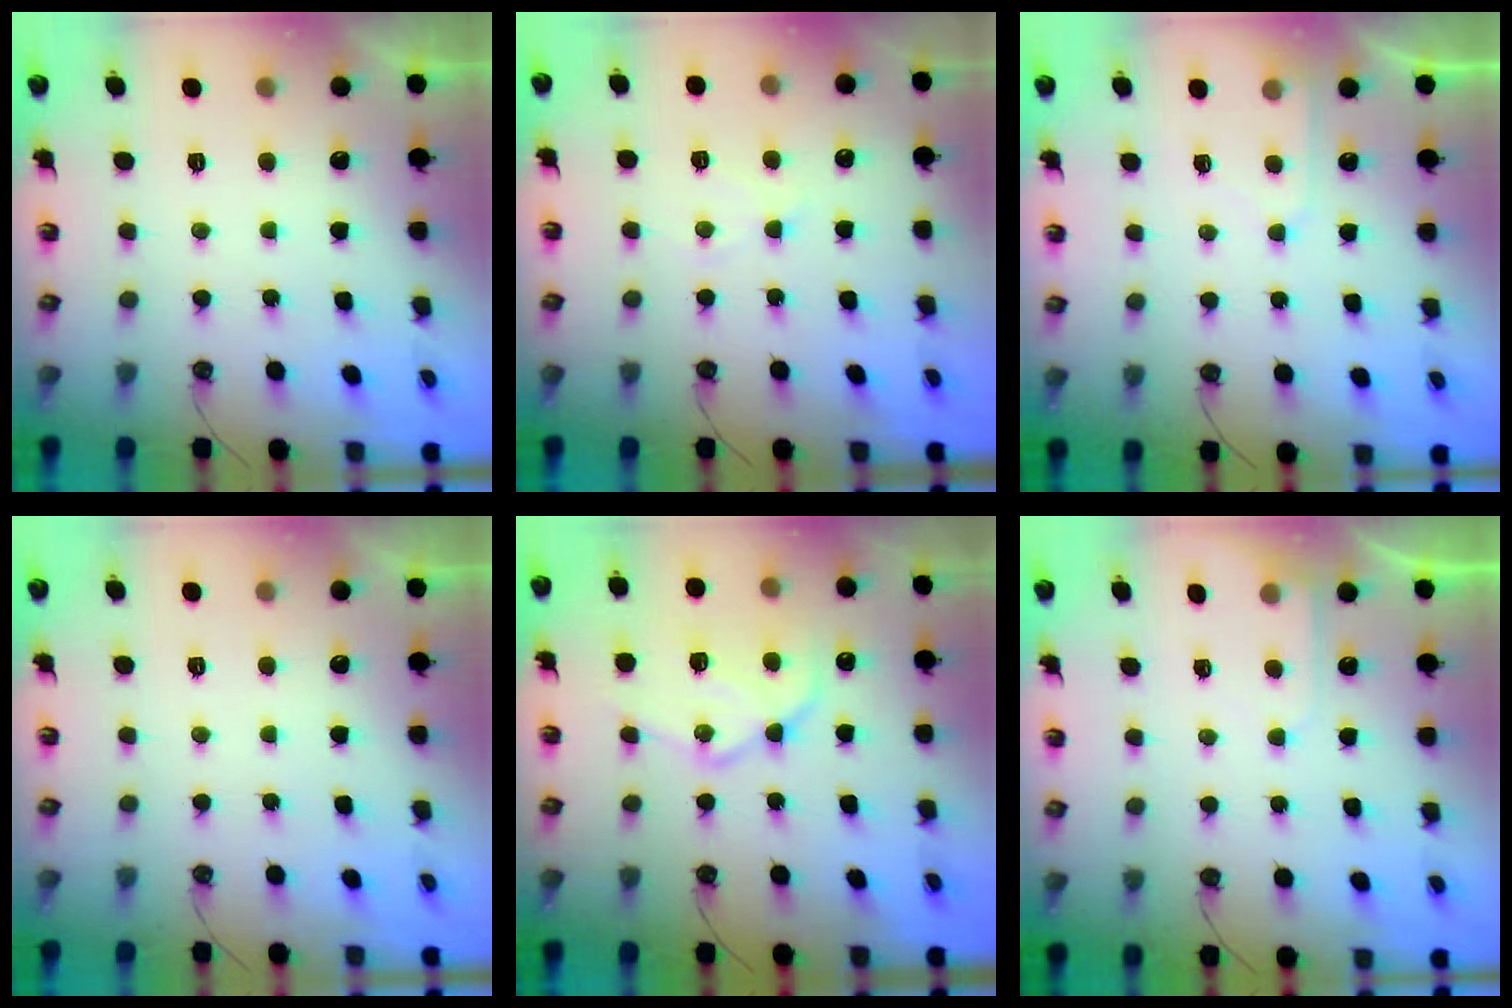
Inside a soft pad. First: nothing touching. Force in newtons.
{"total": 7.5, "press": 7.5, "slide": 0.9}
{"total": 6.3, "press": 6.3, "slide": 0.7}
{"total": 0.0}
{"total": 16.7, "press": 16.6, "slide": 1.4}
{"total": 4.7, "press": 4.6, "slide": 0.6}